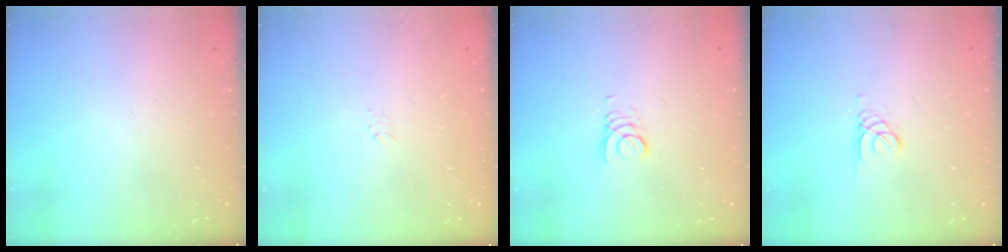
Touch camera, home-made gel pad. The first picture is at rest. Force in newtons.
{"total": 3.0, "press": 3.0, "slide": 0.1}
{"total": 2.2, "press": 2.2, "slide": 0.3}
{"total": 1.5, "press": 1.5, "slide": 0.1}